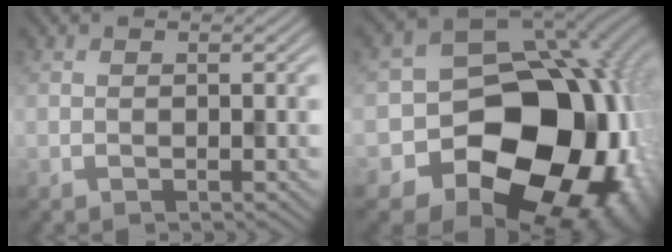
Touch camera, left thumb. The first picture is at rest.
{"total": 19.3, "force": [-5.6, 15.5, 10.0], "torque": [-0.149, -0.045, -0.089]}